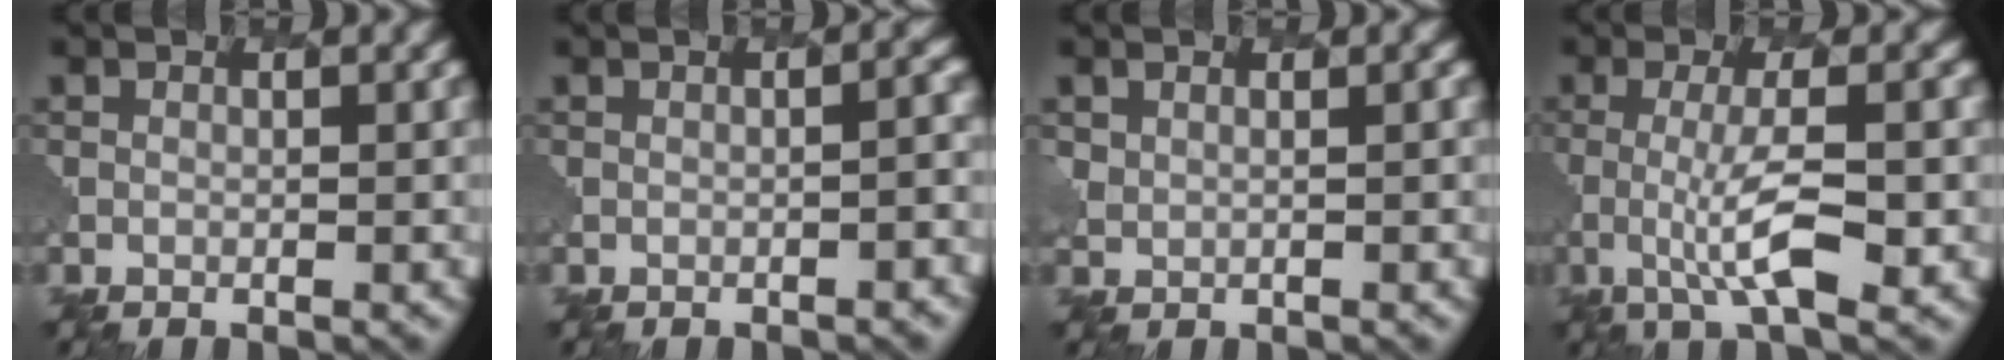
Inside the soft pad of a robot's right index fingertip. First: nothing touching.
{"total": 2.9, "force": [-0.6, 0.9, 2.7], "torque": [-0.003, 0.012, -0.014]}
{"total": 1.5, "force": [1.5, 0.4, -0.3], "torque": [-0.002, 0.008, 0.016]}
{"total": 2.6, "force": [-0.1, -0.7, 2.5], "torque": [-0.071, 0.018, -0.036]}